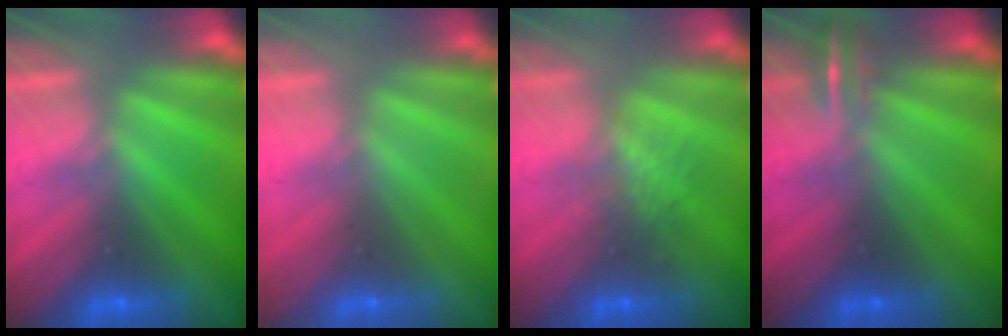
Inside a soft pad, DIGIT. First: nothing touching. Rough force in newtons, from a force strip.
{"total": 2.8}
{"total": 2.7}
{"total": 4.9}